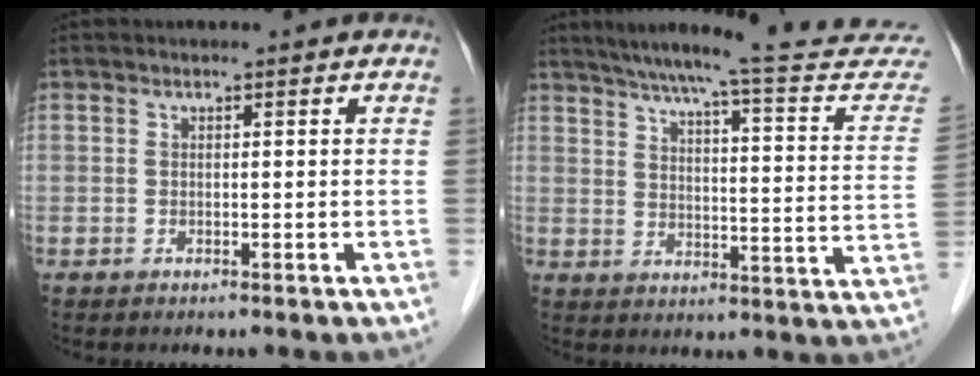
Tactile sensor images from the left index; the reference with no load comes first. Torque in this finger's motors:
{"motor_torque": [0.25, -1.08, 0.06, 0.03]}